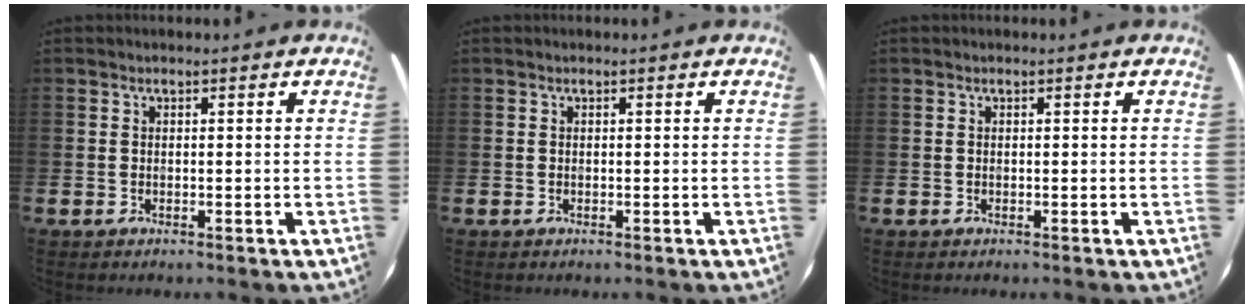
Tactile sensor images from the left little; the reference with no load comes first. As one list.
[{"total": 0.0}, {"total": 0.0}]